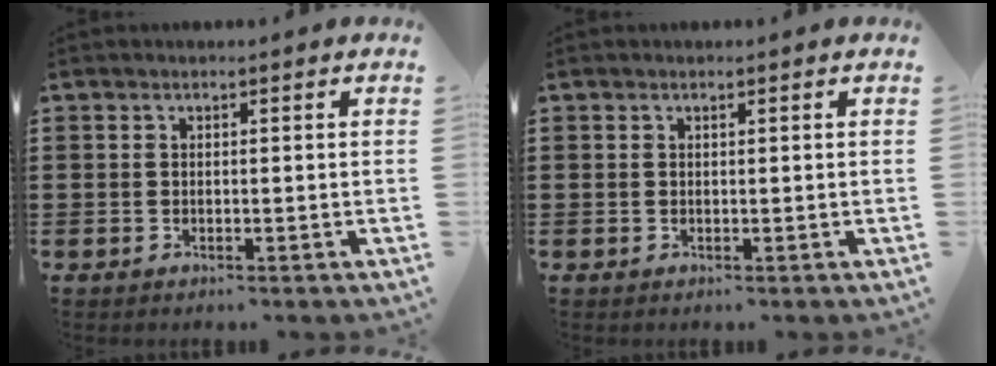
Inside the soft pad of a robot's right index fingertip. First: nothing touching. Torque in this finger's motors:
{"motor_torque": [-0.28, 0.06, 0.00, -0.01]}